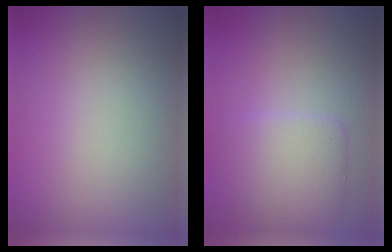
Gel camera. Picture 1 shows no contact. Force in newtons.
{"total": 4.0, "press": 4.0, "slide": 0.1}